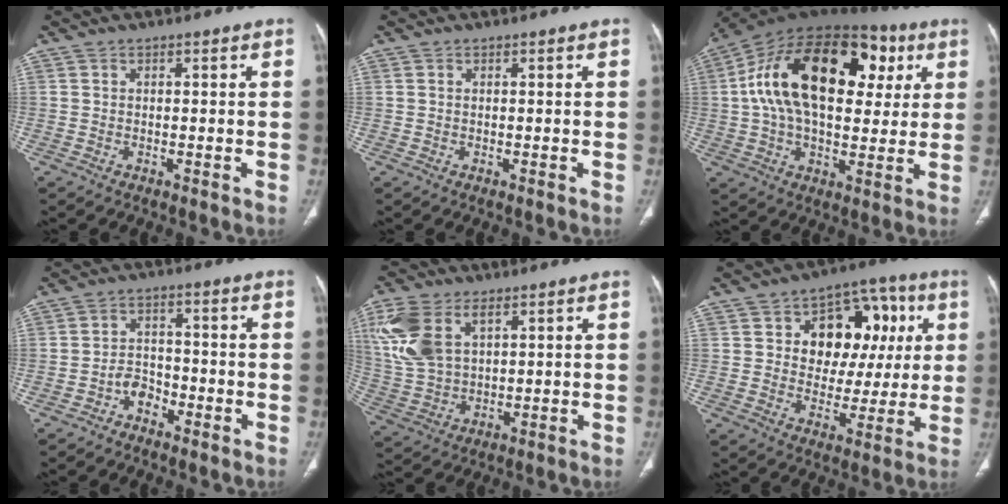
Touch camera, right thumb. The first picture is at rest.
{"total": 0.0}
{"total": 28.0, "force": [6.8, 16.1, 21.9], "torque": [-0.362, 0.034, 0.103]}
{"total": 4.1, "force": [-2.3, 2.8, 1.7], "torque": [-0.013, 0.023, -0.046]}
{"total": 12.9, "force": [5.4, 7.4, 9.1], "torque": [-0.206, -0.003, 0.117]}
{"total": 16.0, "force": [3.9, 11.7, 10.2], "torque": [-0.074, 0.017, 0.059]}